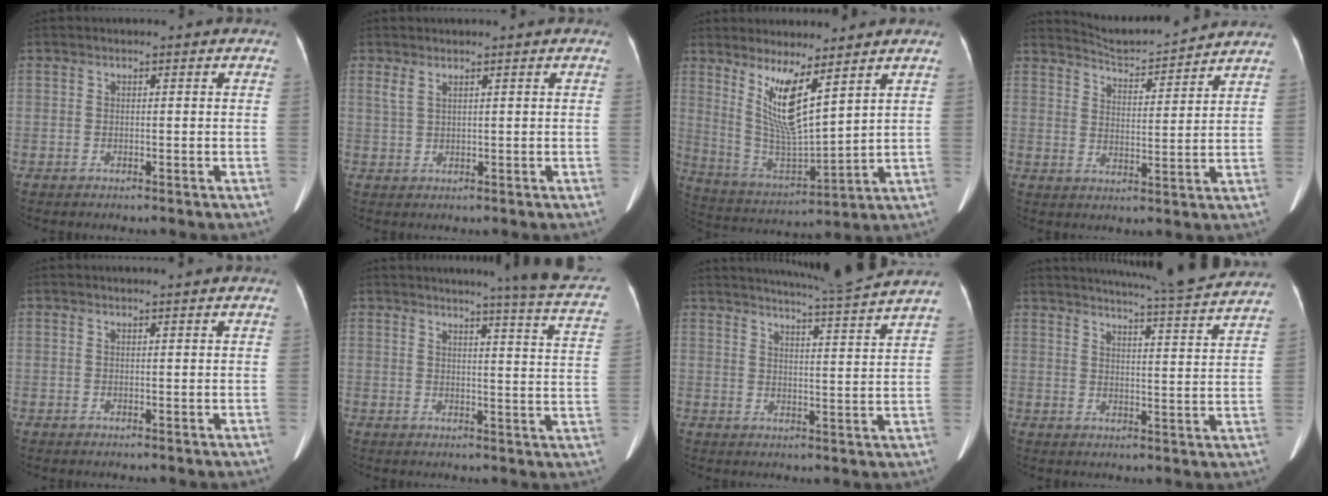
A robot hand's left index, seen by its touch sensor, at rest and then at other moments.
{"total": 1.6, "force": [1.0, 0.4, 1.2], "torque": [-0.033, 0.007, 0.029]}
{"total": 9.8, "force": [5.4, 1.1, 8.0], "torque": [-0.165, -0.026, 0.115]}
{"total": 9.7, "force": [9.6, -0.1, 1.3], "torque": [-0.037, 0.010, 0.148]}
{"total": 1.4, "force": [1.3, -0.3, 0.4], "torque": [-0.009, 0.004, 0.018]}
{"total": 14.2, "force": [12.2, -0.9, 7.1], "torque": [-0.087, -0.065, 0.114]}
{"total": 12.4, "force": [11.5, -2.3, 4.0], "torque": [-0.076, -0.028, 0.149]}
{"total": 16.6, "force": [15.5, -0.9, 5.9], "torque": [-0.099, -0.039, 0.188]}